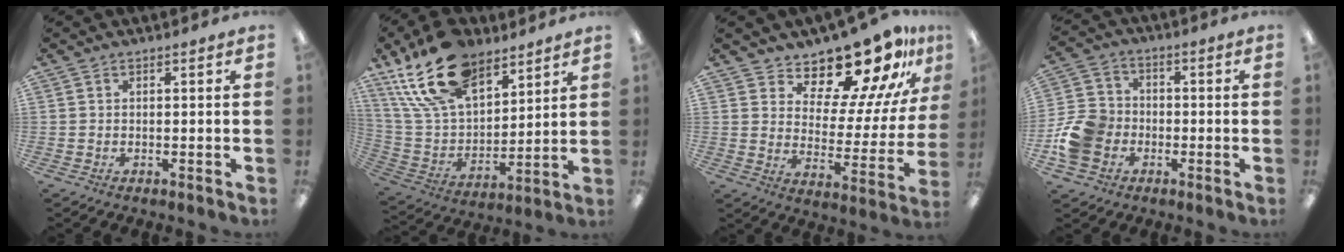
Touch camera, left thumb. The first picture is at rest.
{"total": 21.5, "force": [13.9, 11.7, 11.5], "torque": [-0.235, -0.067, 0.253]}
{"total": 16.7, "force": [14.4, 5.3, 6.8], "torque": [-0.106, -0.118, 0.242]}
{"total": 11.2, "force": [-3.3, 9.6, 4.8], "torque": [-0.095, 0.037, -0.057]}